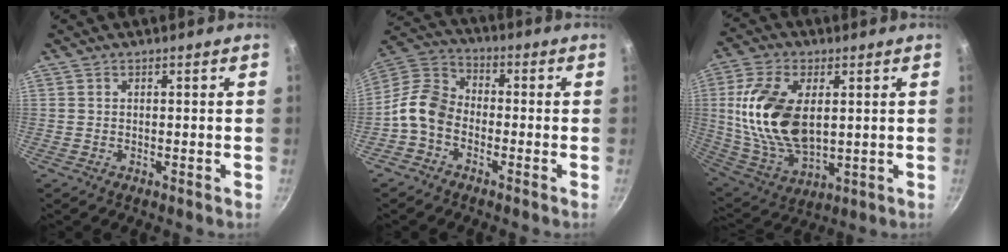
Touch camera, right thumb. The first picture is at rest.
{"total": 8.9, "force": [-3.2, 6.4, 5.3], "torque": [-0.091, 0.043, -0.087]}
{"total": 18.4, "force": [2.8, 10.5, 14.9], "torque": [-0.277, -0.013, 0.064]}